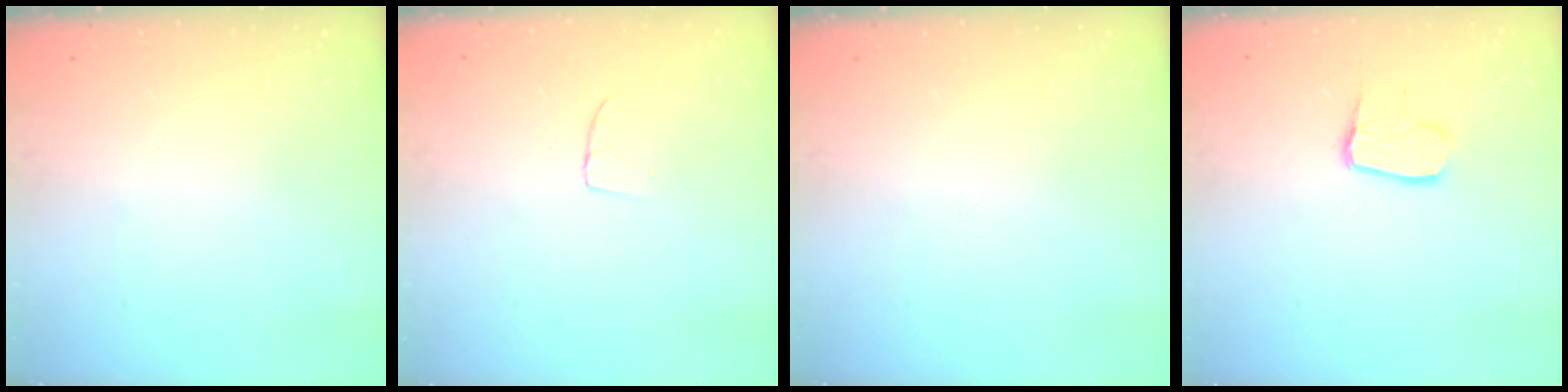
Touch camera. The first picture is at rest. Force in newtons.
{"total": 2.9, "press": 2.9, "slide": 0.2}
{"total": 0.0}
{"total": 8.3, "press": 8.3, "slide": 0.7}